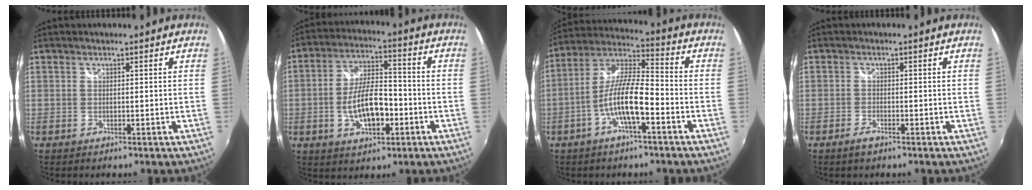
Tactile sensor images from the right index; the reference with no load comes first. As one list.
[{"total": 11.1, "force": [-3.3, 4.9, 9.4], "torque": [-0.180, 0.007, -0.049]}, {"total": 11.2, "force": [-4.5, 2.4, 10.0], "torque": [-0.205, 0.005, -0.085]}, {"total": 1.9, "force": [-1.5, 0.7, 1.0], "torque": [-0.027, -0.003, -0.030]}]